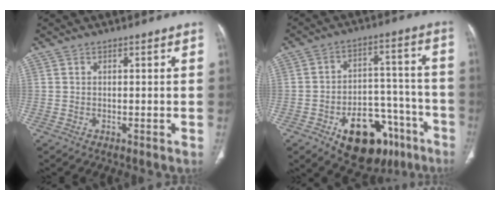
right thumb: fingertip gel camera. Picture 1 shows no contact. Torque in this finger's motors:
{"motor_torque": [3.00, 1.10, 0.80, -1.03, 0.07]}